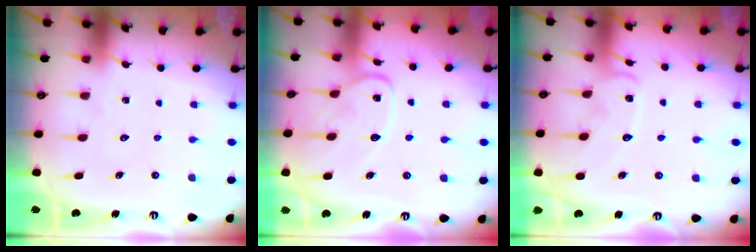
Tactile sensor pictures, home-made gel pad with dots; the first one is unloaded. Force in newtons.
{"total": 12.0, "press": 12.0, "slide": 0.8}
{"total": 8.7, "press": 8.6, "slide": 0.7}